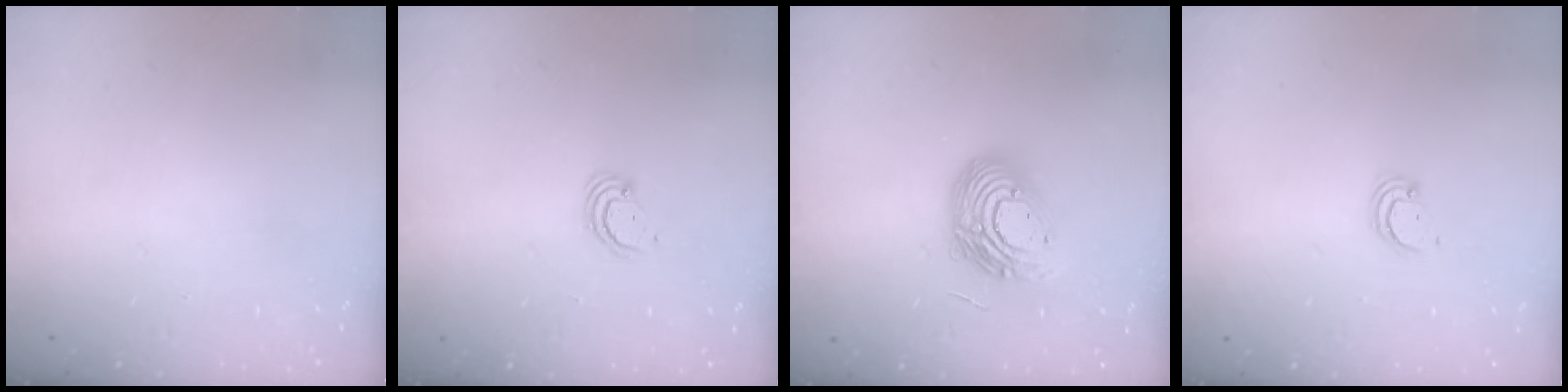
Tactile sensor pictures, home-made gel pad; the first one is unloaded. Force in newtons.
{"total": 2.4, "press": 2.4, "slide": 0.2}
{"total": 14.7, "press": 14.6, "slide": 1.0}
{"total": 2.4, "press": 2.4, "slide": 0.2}